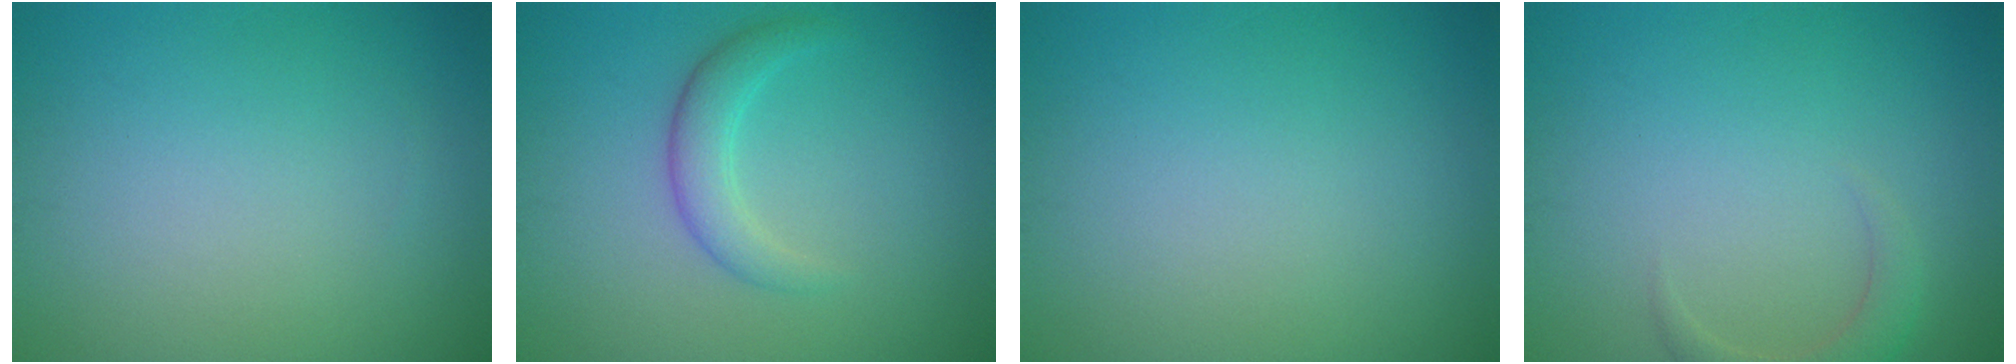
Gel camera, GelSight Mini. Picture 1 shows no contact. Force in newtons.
{"total": 2.5, "press": 2.5, "slide": 0.1}
{"total": 0.0}
{"total": 2.1, "press": 2.1, "slide": 0.3}